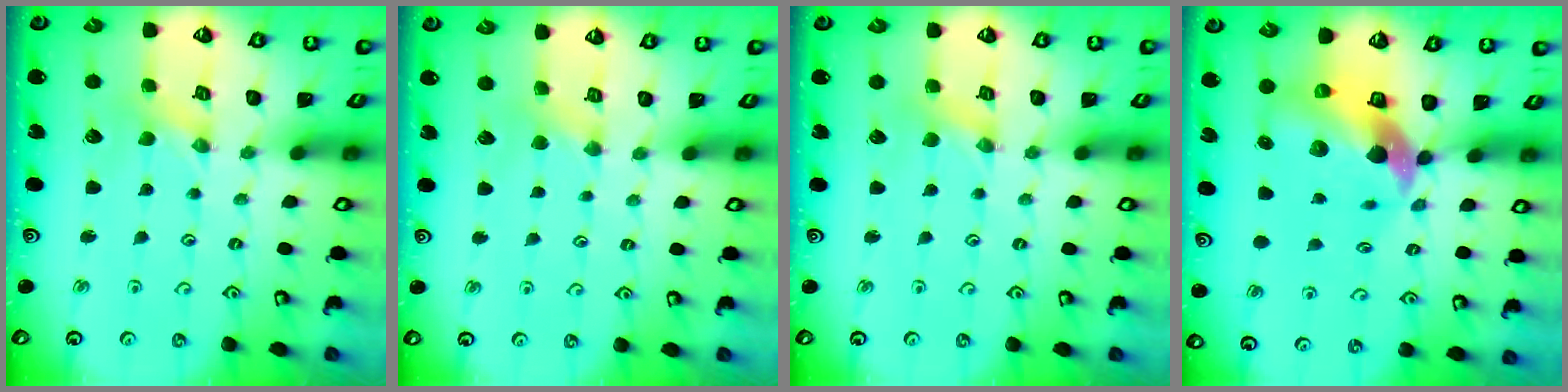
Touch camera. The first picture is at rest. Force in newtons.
{"total": 2.5, "press": 2.5, "slide": 0.3}
{"total": 1.5, "press": 1.5, "slide": 0.3}
{"total": 12.5, "press": 12.4, "slide": 1.6}